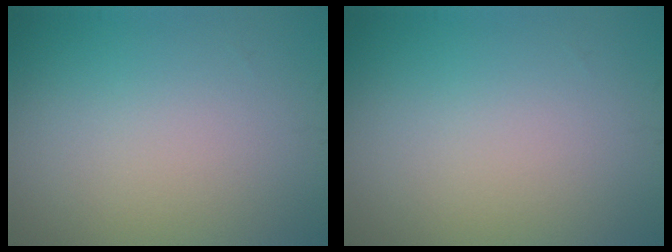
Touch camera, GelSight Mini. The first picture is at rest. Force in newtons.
{"total": 0.0}